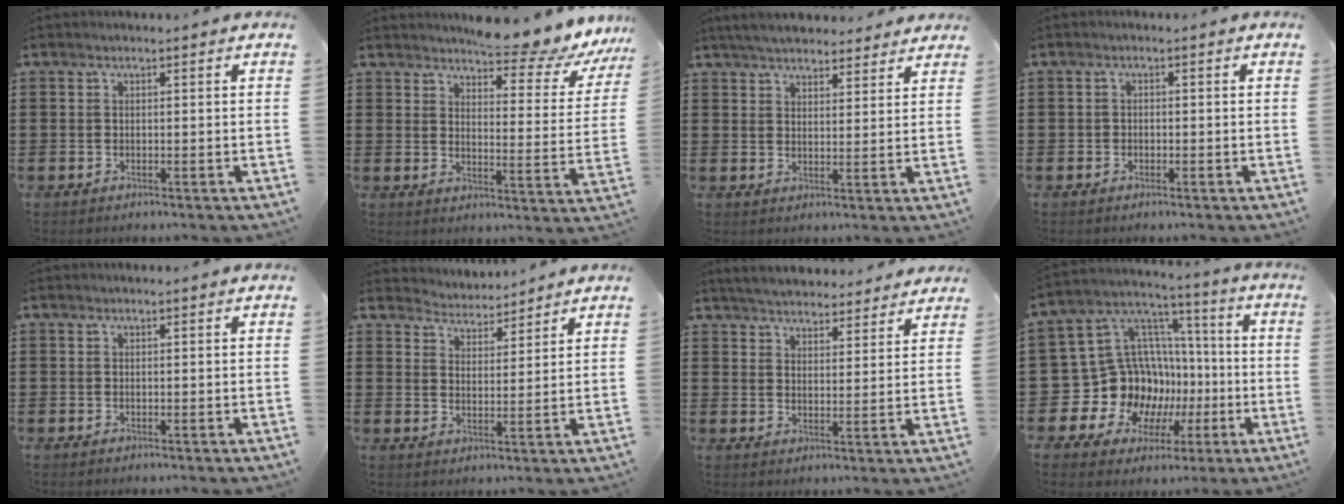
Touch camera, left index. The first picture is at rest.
{"total": 7.6, "force": [7.0, 0.5, 2.9], "torque": [-0.052, -0.046, 0.120]}
{"total": 4.8, "force": [4.5, 0.9, 1.1], "torque": [-0.035, -0.009, 0.084]}
{"total": 0.8, "force": [-0.5, 0.6, 0.2], "torque": [-0.006, 0.000, -0.012]}
{"total": 0.0}
{"total": 3.7, "force": [3.6, 0.5, -0.5], "torque": [-0.008, -0.017, 0.063]}
{"total": 4.6, "force": [4.6, 0.4, 0.4], "torque": [-0.025, -0.020, 0.083]}
{"total": 14.9, "force": [-2.6, 13.9, 4.8], "torque": [-0.129, -0.034, -0.012]}